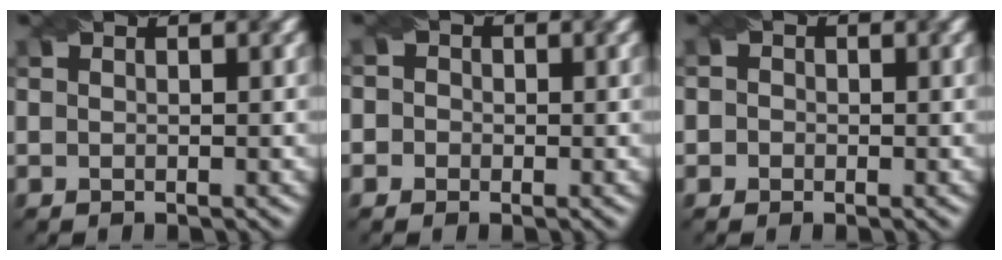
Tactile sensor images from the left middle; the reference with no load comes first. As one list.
[{"total": 2.5, "force": [0.5, 2.3, 0.9], "torque": [0.012, 0.021, -0.022]}, {"total": 1.7, "force": [0.3, 1.6, 0.6], "torque": [0.009, 0.010, -0.012]}]